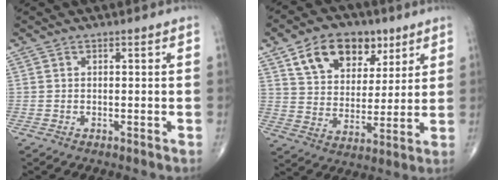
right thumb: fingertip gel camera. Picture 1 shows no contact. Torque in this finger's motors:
{"motor_torque": [-1.13, 1.24, 0.07, 0.00, 0.07]}